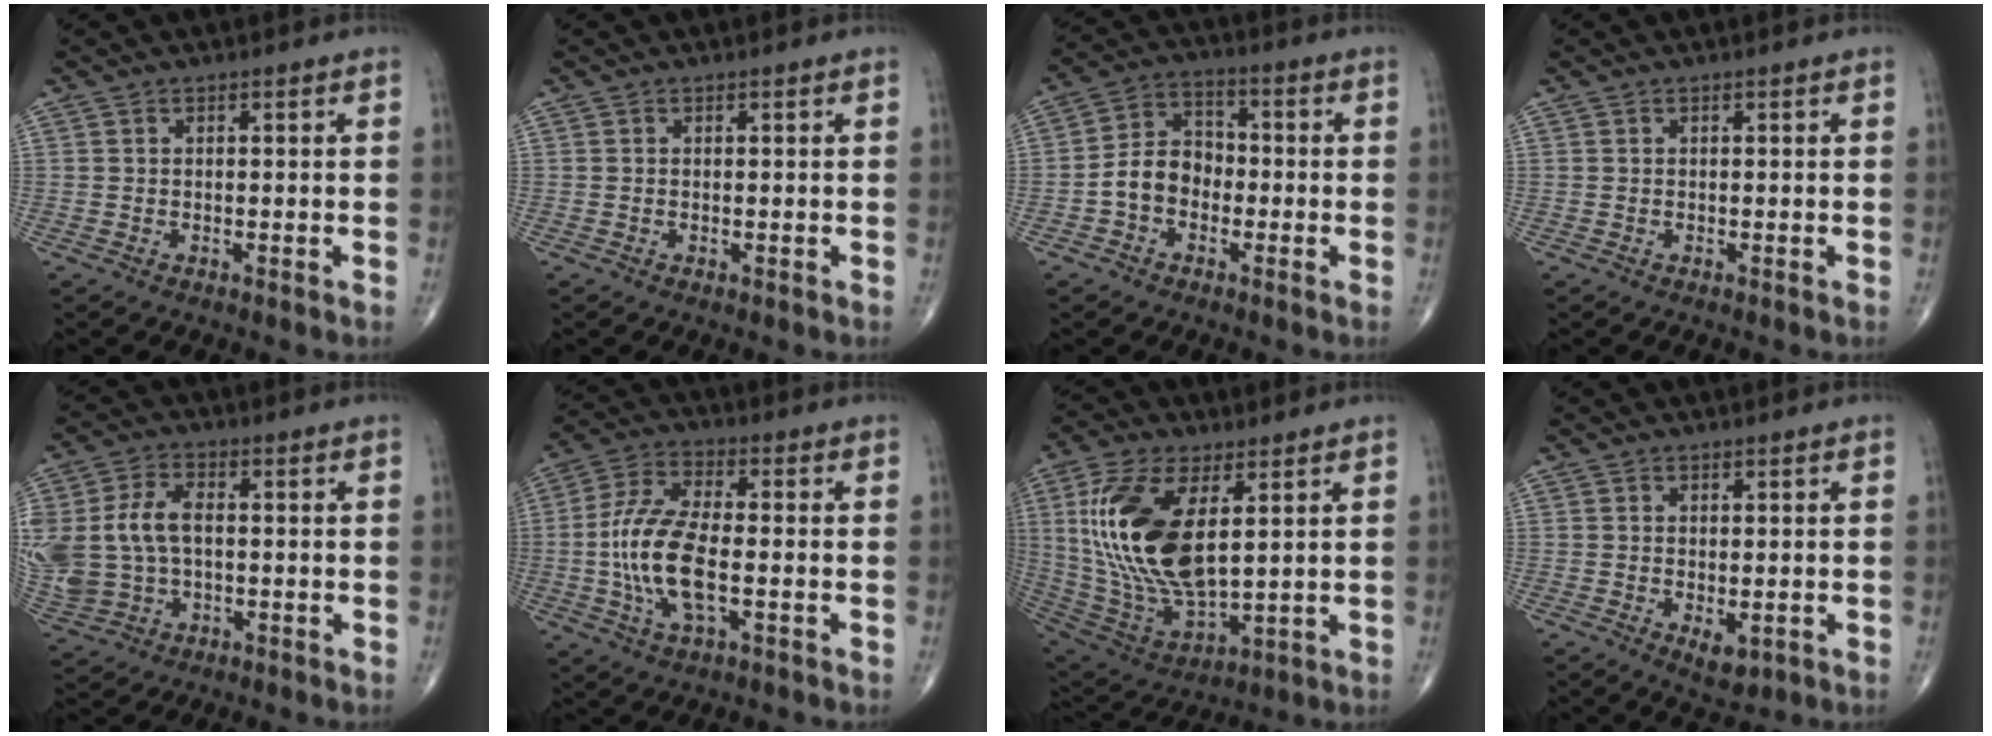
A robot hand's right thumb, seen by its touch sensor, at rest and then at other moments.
{"total": 0.0}
{"total": 8.1, "force": [-2.2, 6.2, 4.7], "torque": [-0.065, 0.035, -0.054]}
{"total": 0.0}
{"total": 17.0, "force": [0.5, 11.8, 12.2], "torque": [-0.304, 0.012, 0.026]}
{"total": 13.3, "force": [-2.1, 5.5, 12.0], "torque": [-0.255, 0.014, -0.041]}
{"total": 21.5, "force": [4.7, 10.2, 18.3], "torque": [-0.373, -0.026, 0.098]}
{"total": 3.5, "force": [-0.9, 1.8, 2.9], "torque": [-0.038, -0.008, -0.003]}